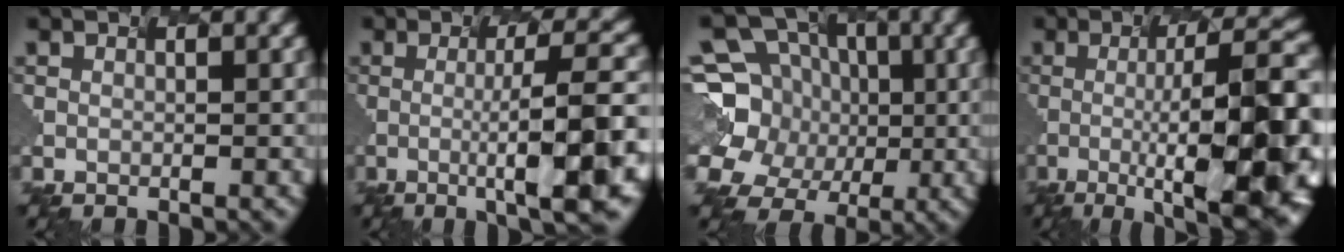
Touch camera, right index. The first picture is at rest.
{"total": 9.7, "force": [-1.6, 1.8, 9.4], "torque": [-0.109, 0.006, -0.020]}
{"total": 9.4, "force": [-0.9, 8.6, 3.6], "torque": [-0.095, 0.025, -0.034]}
{"total": 13.9, "force": [-2.5, 3.4, 13.2], "torque": [-0.154, 0.015, -0.029]}